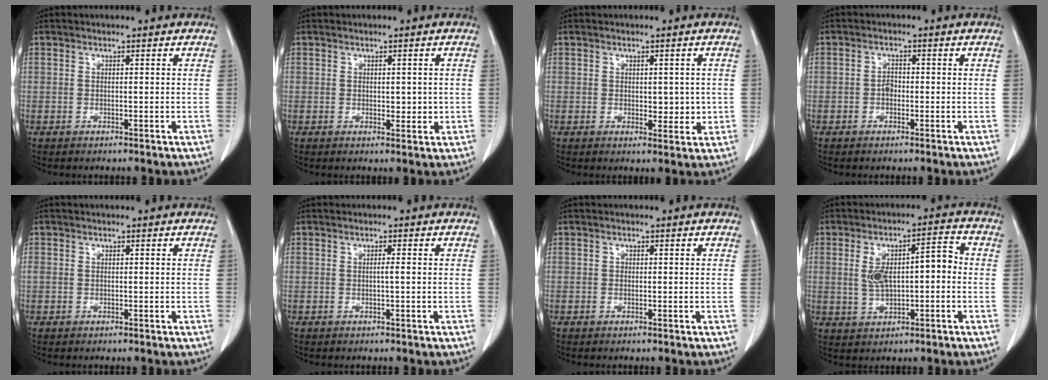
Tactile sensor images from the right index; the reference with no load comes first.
{"total": 2.2, "force": [0.2, 1.3, 1.8], "torque": [-0.016, -0.001, 0.008]}
{"total": 3.4, "force": [0.1, 2.0, 2.7], "torque": [-0.024, -0.002, 0.010]}
{"total": 1.5, "force": [-0.4, 1.0, 1.0], "torque": [-0.012, 0.007, -0.006]}
{"total": 0.5, "force": [0.1, 0.4, 0.3], "torque": [-0.007, 0.013, 0.008]}
{"total": 0.8, "force": [-0.1, -0.1, 0.8], "torque": [-0.012, 0.001, -0.002]}
{"total": 0.0}
{"total": 8.2, "force": [0.1, 3.2, 7.5], "torque": [-0.135, 0.033, 0.010]}